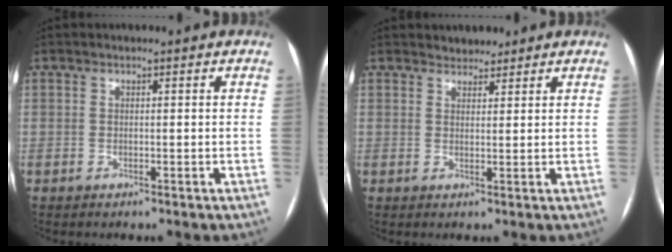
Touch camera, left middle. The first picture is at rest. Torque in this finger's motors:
{"motor_torque": [-0.08, -0.01, -0.09, -0.01]}